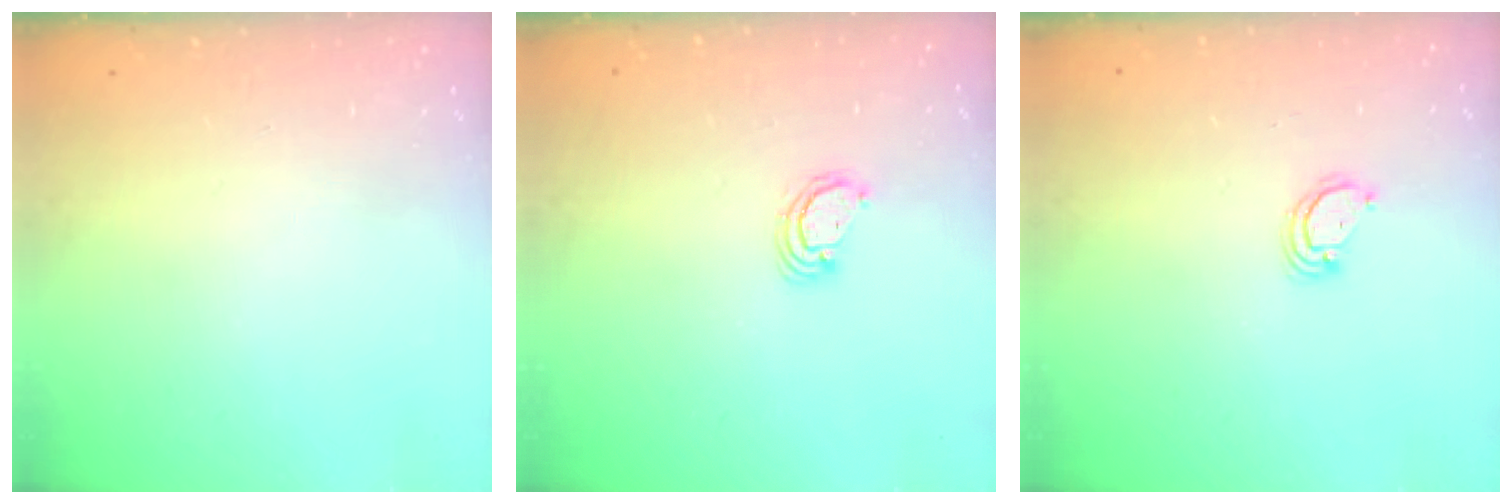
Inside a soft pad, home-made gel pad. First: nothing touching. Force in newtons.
{"total": 2.9, "press": 2.9, "slide": 0.3}
{"total": 2.9, "press": 2.8, "slide": 0.2}